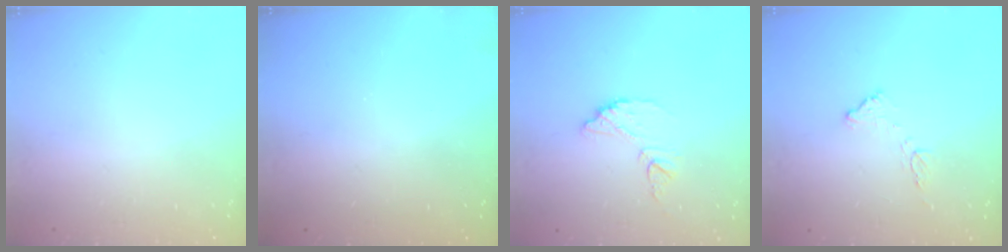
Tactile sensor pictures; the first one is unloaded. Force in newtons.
{"total": 3.0, "press": 3.0, "slide": 0.1}
{"total": 7.7, "press": 7.7, "slide": 0.2}
{"total": 10.3, "press": 10.3, "slide": 0.4}